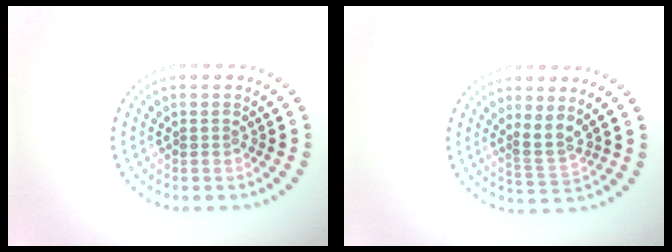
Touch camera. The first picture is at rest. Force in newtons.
{"total": 2.6, "press": 1.9, "slide": 1.7}